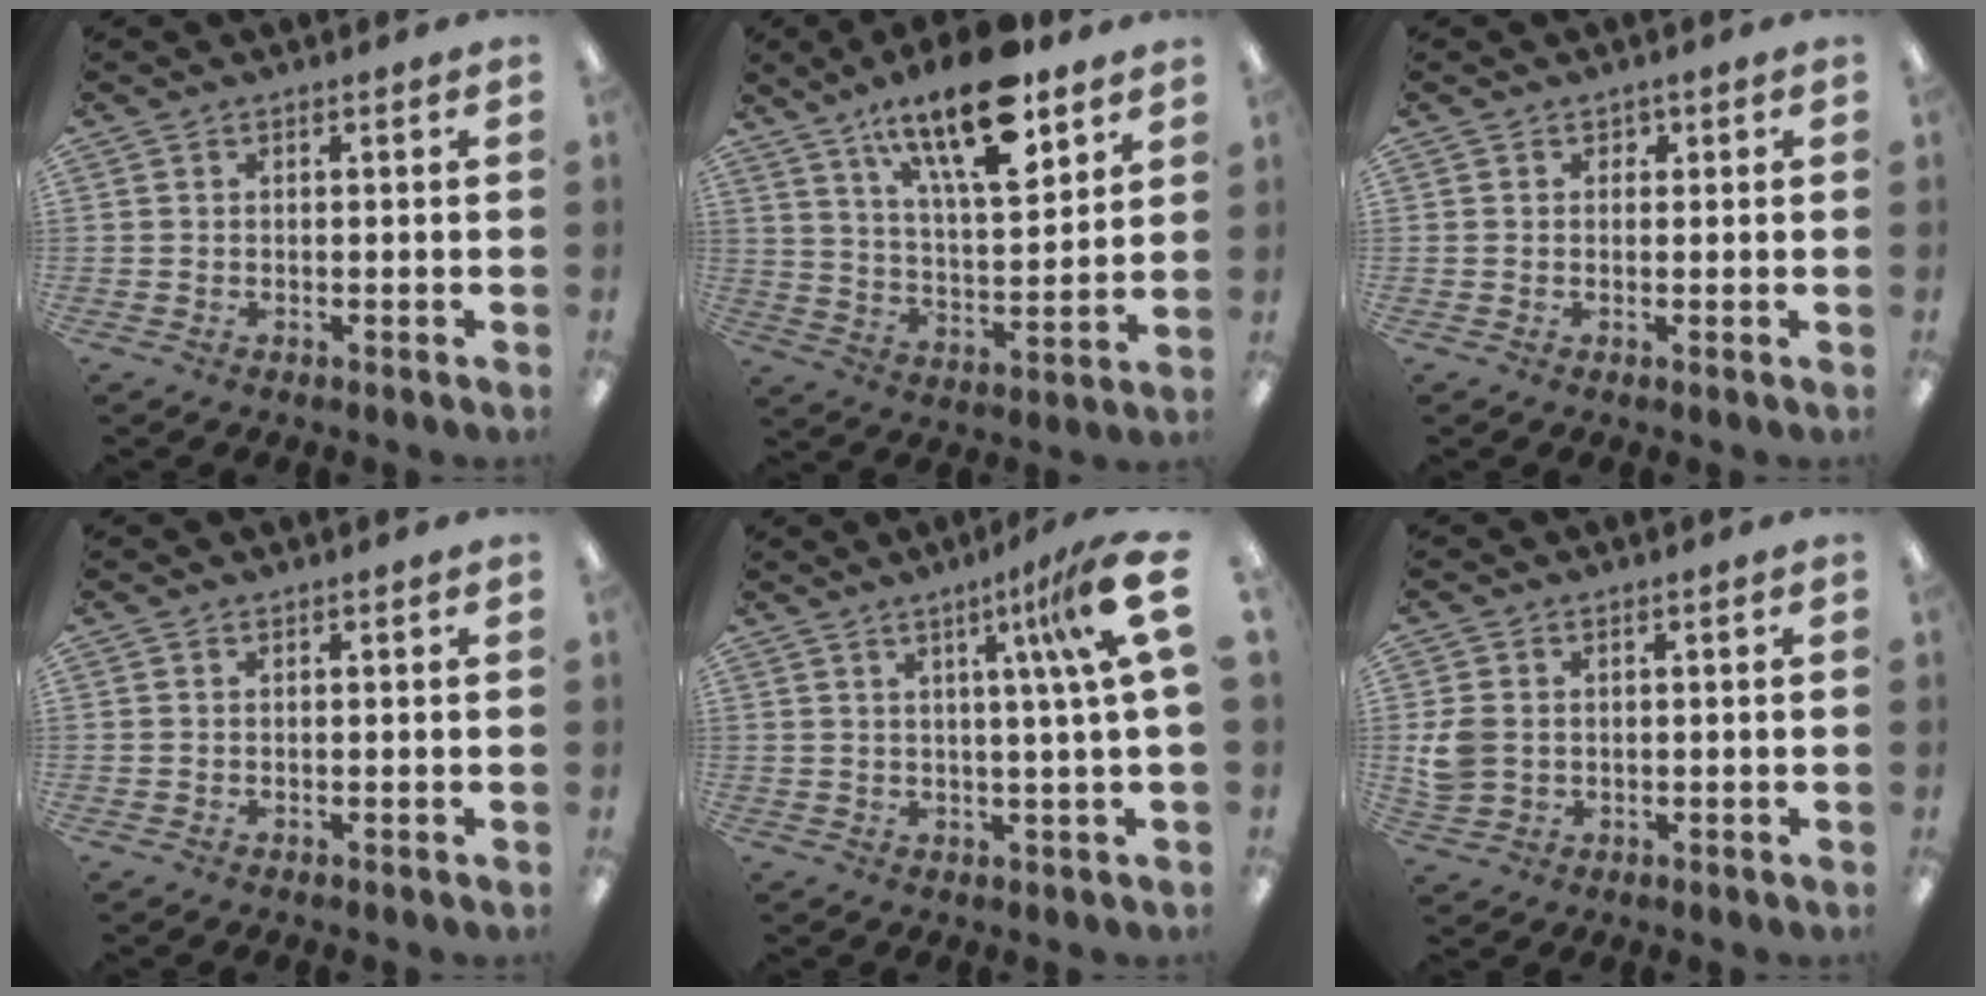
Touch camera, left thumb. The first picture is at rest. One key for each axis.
{"total": 19.8, "fx": 13.0, "fy": 6.9, "fz": 13.2, "tx": -0.213, "ty": -0.067, "tz": 0.213}
{"total": 1.1, "fx": 0.5, "fy": 0.9, "fz": 0.1, "tx": -0.002, "ty": 0.003, "tz": 0.009}
{"total": 0.0}
{"total": 12.7, "fx": 4.2, "fy": 0.5, "fz": 12.0, "tx": -0.178, "ty": -0.014, "tz": 0.056}
{"total": 5.3, "fx": 0.5, "fy": 4.5, "fz": 2.8, "tx": -0.058, "ty": 0.003, "tz": 0.012}